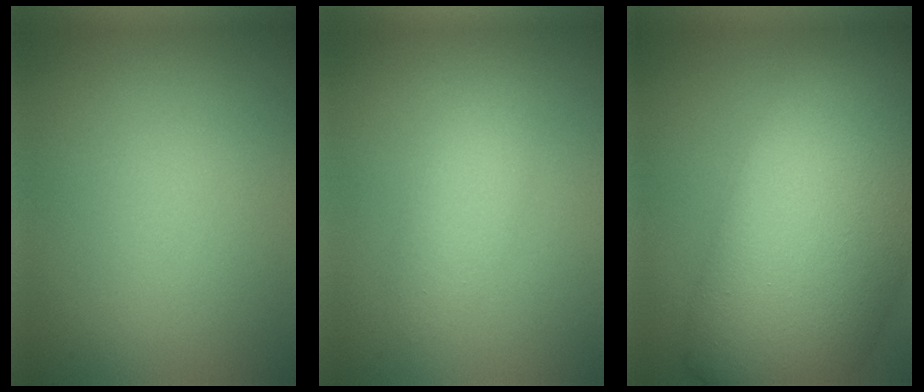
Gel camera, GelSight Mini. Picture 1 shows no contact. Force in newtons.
{"total": 2.1, "press": 2.1, "slide": 0.1}
{"total": 17.3, "press": 17.3, "slide": 1.2}